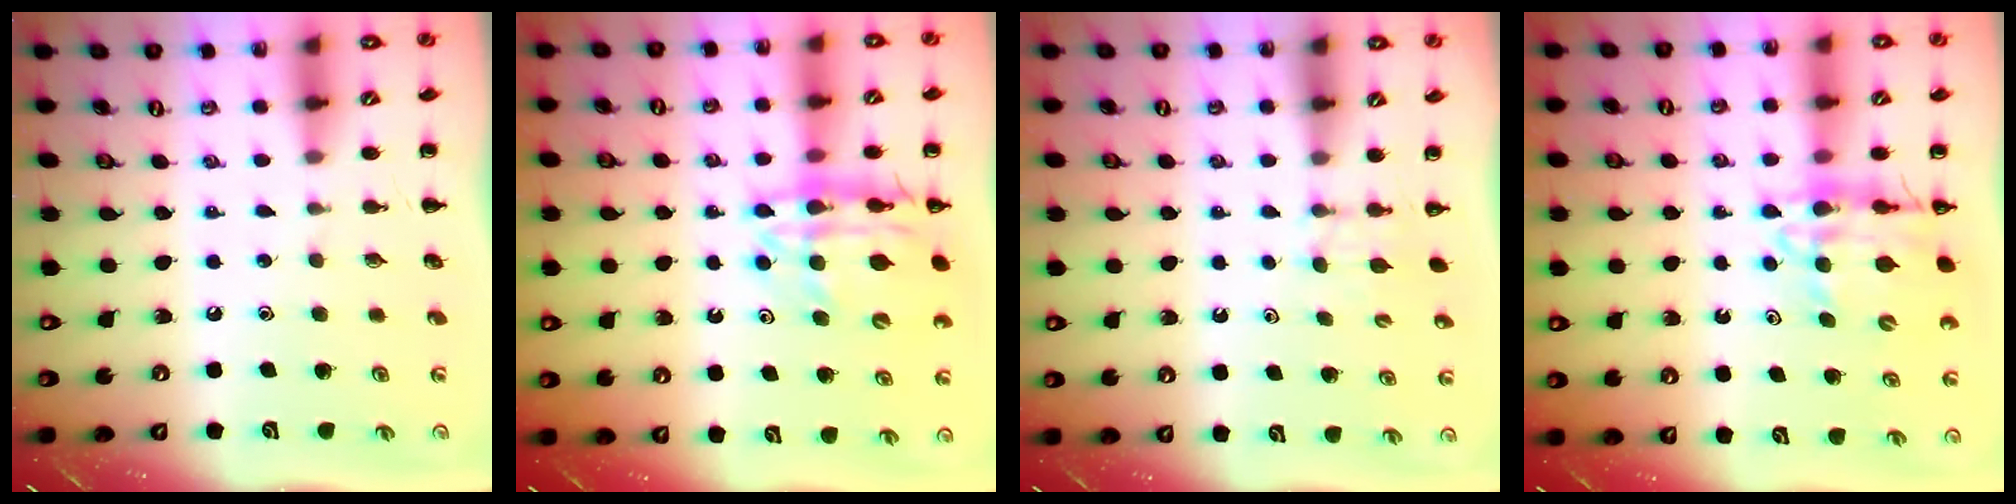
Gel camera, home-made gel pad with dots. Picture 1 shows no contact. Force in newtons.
{"total": 16.9, "press": 16.5, "slide": 4.0}
{"total": 2.6, "press": 2.4, "slide": 1.0}
{"total": 12.4, "press": 12.0, "slide": 3.3}